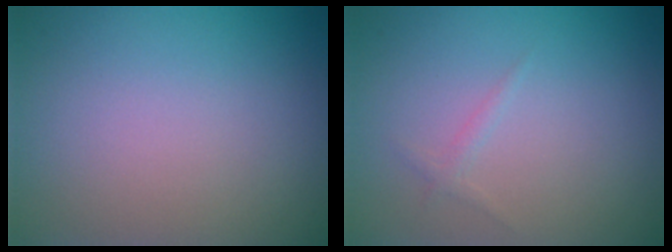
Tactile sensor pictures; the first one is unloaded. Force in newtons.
{"total": 0.6, "press": 0.6, "slide": 0.1}